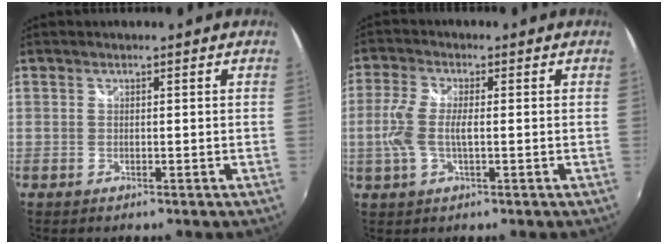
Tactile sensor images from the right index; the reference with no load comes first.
{"total": 6.6, "force": [-0.6, 2.5, 6.1], "torque": [-0.134, 0.001, -0.010]}